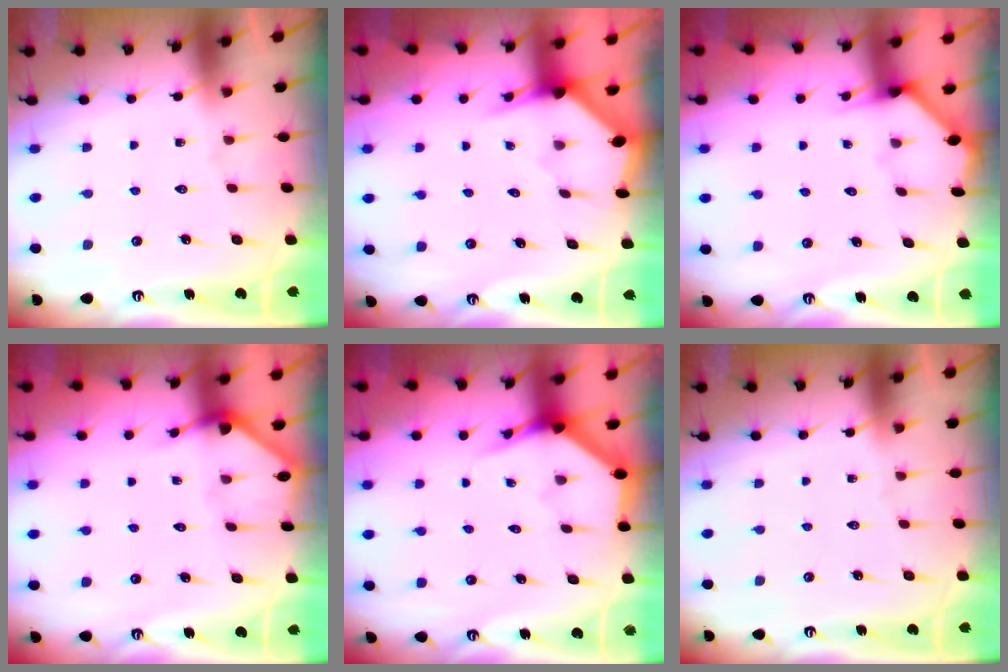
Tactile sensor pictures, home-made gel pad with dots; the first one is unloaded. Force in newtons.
{"total": 3.0, "press": 3.0, "slide": 0.2}
{"total": 2.0, "press": 2.0, "slide": 0.2}
{"total": 2.7, "press": 2.7, "slide": 0.1}
{"total": 3.7, "press": 3.7, "slide": 0.4}
{"total": 0.0}